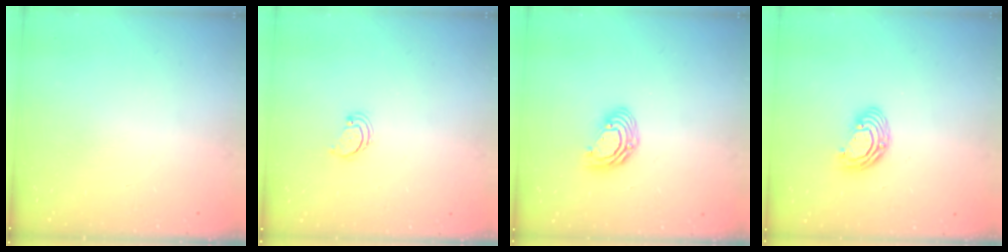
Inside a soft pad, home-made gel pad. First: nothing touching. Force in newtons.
{"total": 2.6, "press": 2.5, "slide": 0.5}
{"total": 8.7, "press": 8.6, "slide": 1.3}
{"total": 8.0, "press": 7.9, "slide": 1.2}